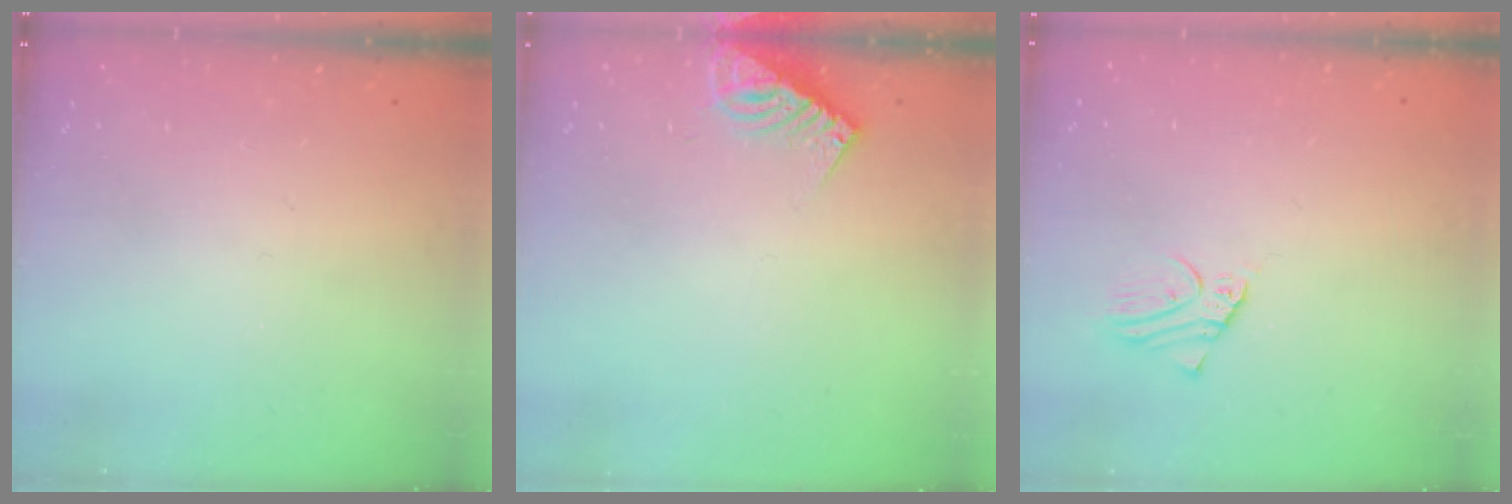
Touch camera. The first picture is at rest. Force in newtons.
{"total": 8.2, "press": 8.1, "slide": 0.4}
{"total": 2.5, "press": 2.5, "slide": 0.2}